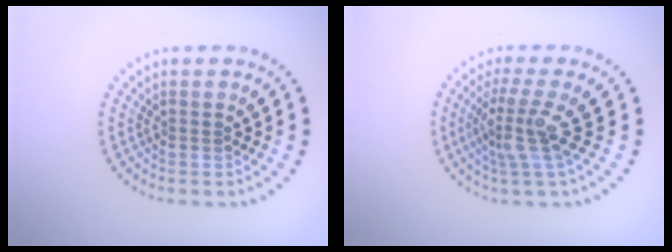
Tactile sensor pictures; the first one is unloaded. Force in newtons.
{"total": 3.7, "press": 2.6, "slide": 2.6}